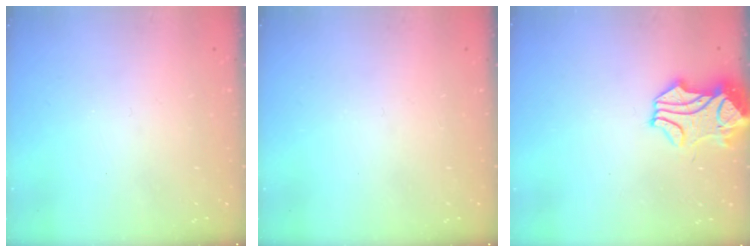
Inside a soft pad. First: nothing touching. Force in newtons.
{"total": 0.0}
{"total": 2.3, "press": 1.8, "slide": 1.4}